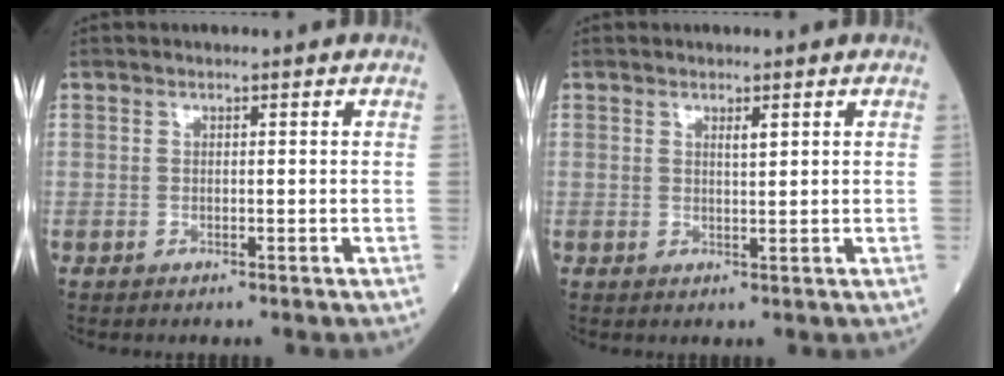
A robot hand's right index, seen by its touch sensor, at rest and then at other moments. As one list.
[{"total": 1.2, "force": [0.7, 0.1, 1.0], "torque": [-0.020, -0.003, 0.011]}]